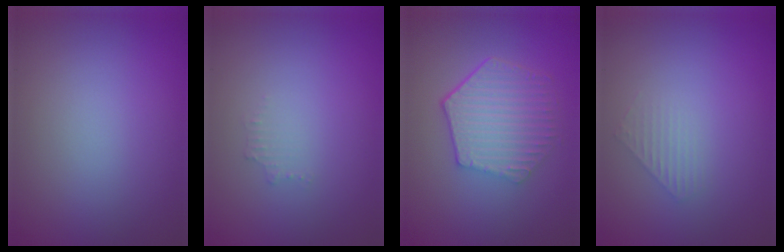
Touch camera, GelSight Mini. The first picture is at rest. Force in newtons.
{"total": 0.9, "press": 0.8, "slide": 0.1}
{"total": 5.7, "press": 4.2, "slide": 3.9}
{"total": 1.3, "press": 1.3, "slide": 0.2}